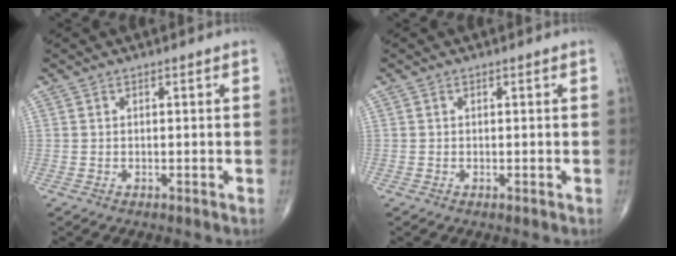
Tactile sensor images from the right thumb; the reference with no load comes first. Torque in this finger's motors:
{"motor_torque": [-0.60, 0.18, 0.06, 0.27, 0.03]}